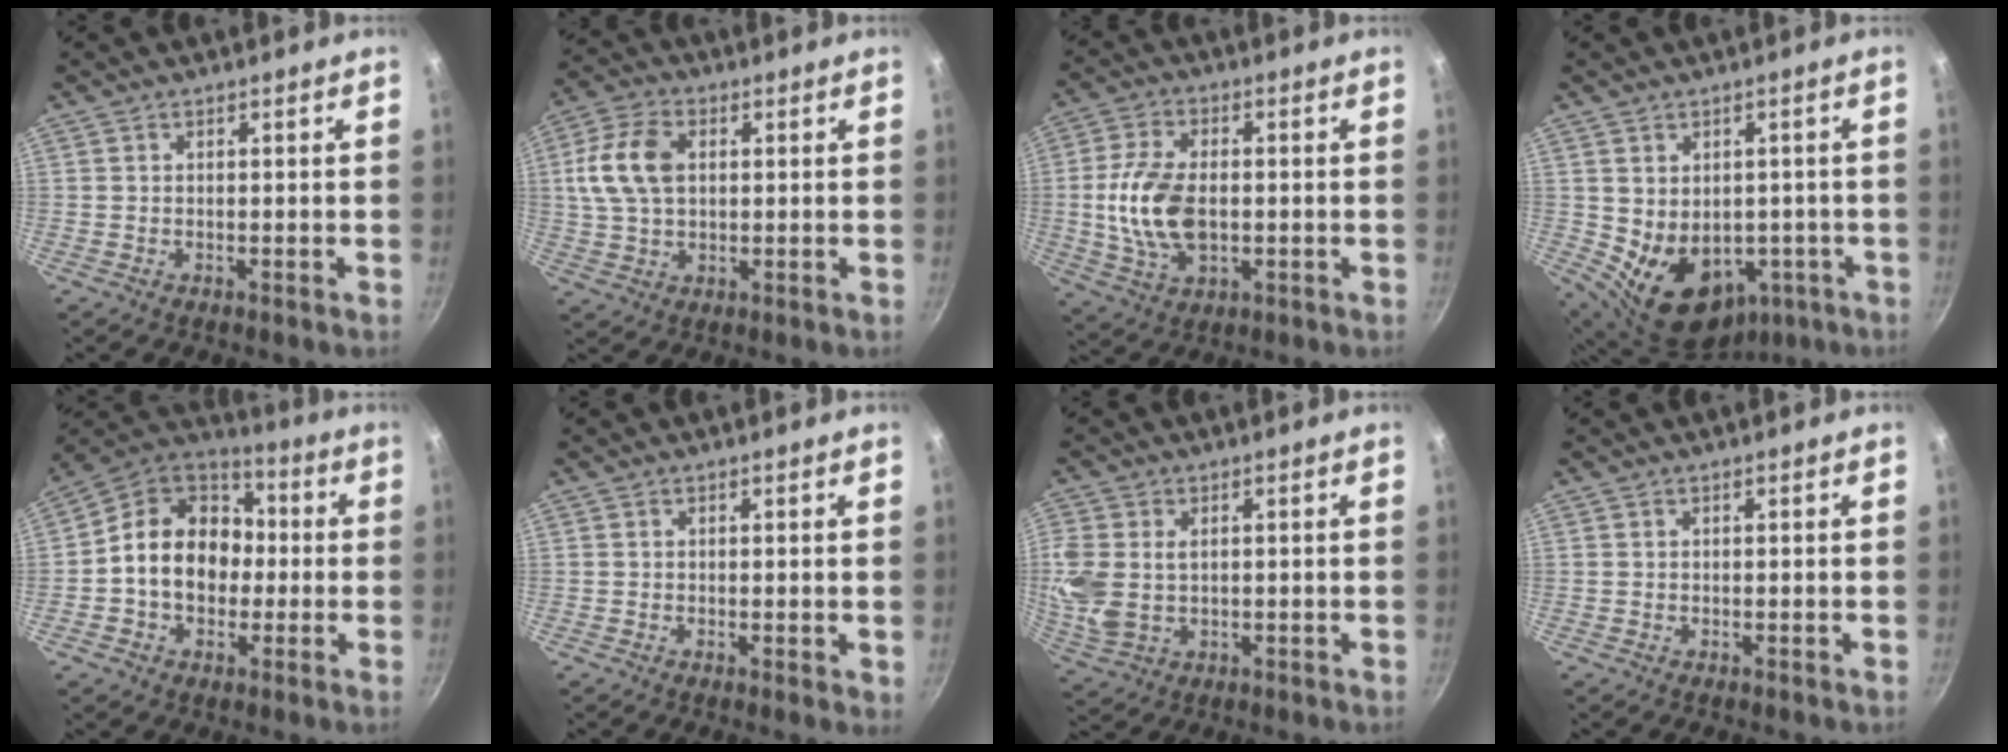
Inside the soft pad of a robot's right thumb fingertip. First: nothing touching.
{"total": 11.1, "force": [1.9, 7.3, 8.2], "torque": [-0.151, 0.014, 0.029]}
{"total": 12.8, "force": [-0.6, 7.6, 10.2], "torque": [-0.193, 0.007, -0.012]}
{"total": 14.1, "force": [-2.6, 10.7, 8.8], "torque": [-0.109, -0.001, -0.001]}
{"total": 16.3, "force": [-0.7, 12.9, 10.0], "torque": [-0.128, 0.040, -0.029]}
{"total": 0.9, "force": [0.2, 0.2, 0.9], "torque": [-0.011, -0.005, 0.001]}
{"total": 9.2, "force": [0.9, 6.4, 6.5], "torque": [-0.145, -0.002, 0.023]}
{"total": 0.0}